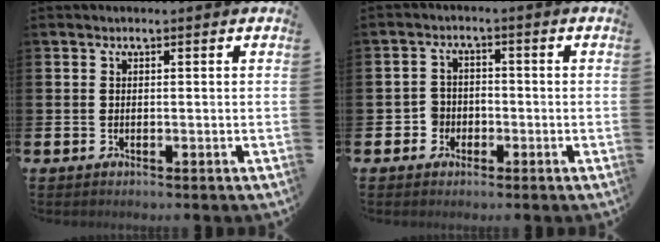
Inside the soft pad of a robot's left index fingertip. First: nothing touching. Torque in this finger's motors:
{"motor_torque": [0.24, -0.16, 0.05, 0.00]}